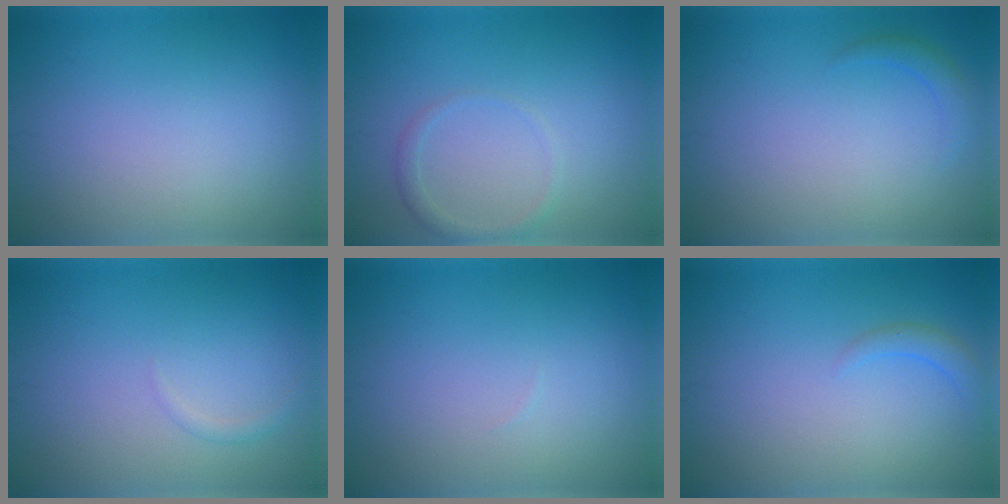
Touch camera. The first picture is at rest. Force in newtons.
{"total": 1.3, "press": 1.3, "slide": 0.0}
{"total": 1.2, "press": 1.2, "slide": 0.1}
{"total": 0.7, "press": 0.7, "slide": 0.1}
{"total": 0.0}
{"total": 1.4, "press": 1.4, "slide": 0.2}